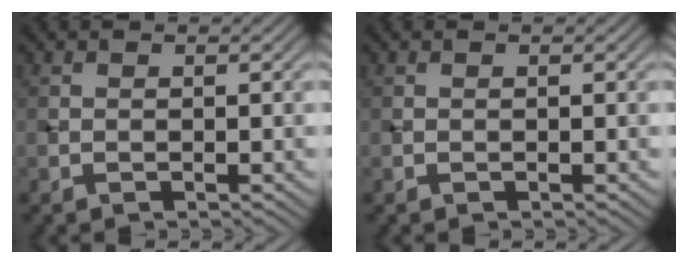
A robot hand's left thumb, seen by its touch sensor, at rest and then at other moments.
{"total": 0.0}